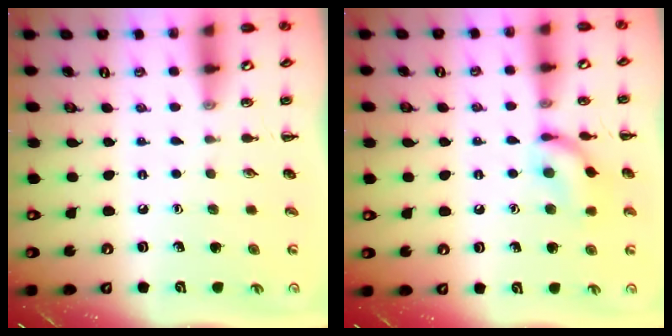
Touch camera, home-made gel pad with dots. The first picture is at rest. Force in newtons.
{"total": 11.4, "press": 11.3, "slide": 0.9}